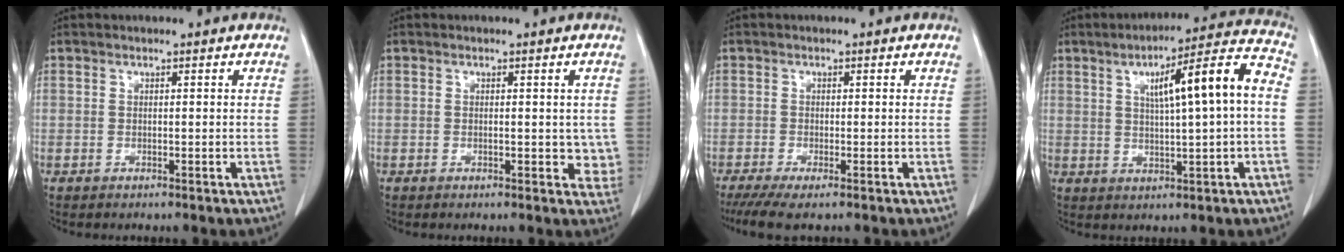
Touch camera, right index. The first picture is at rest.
{"total": 3.7, "force": [-0.1, 1.9, 3.2], "torque": [-0.024, -0.003, -0.005]}
{"total": 4.4, "force": [-3.2, 0.5, 3.0], "torque": [-0.051, -0.011, -0.055]}
{"total": 12.2, "force": [1.8, 0.6, 12.1], "torque": [-0.180, 0.026, 0.027]}